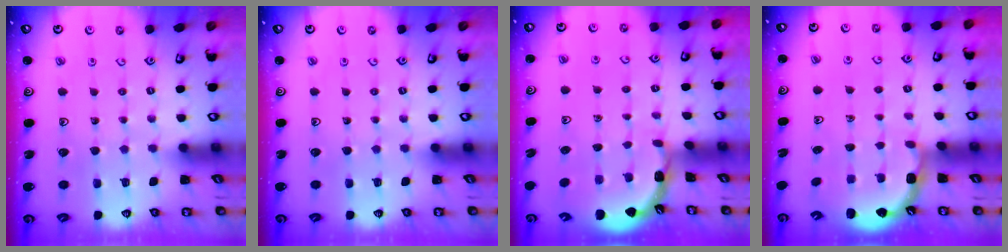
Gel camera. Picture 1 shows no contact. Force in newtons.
{"total": 0.0}
{"total": 1.6, "press": 1.6, "slide": 0.1}
{"total": 2.4, "press": 2.0, "slide": 1.3}